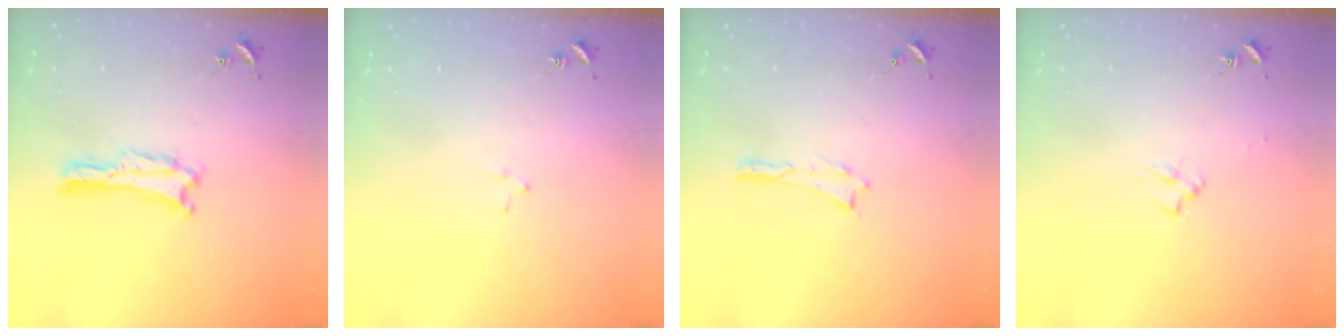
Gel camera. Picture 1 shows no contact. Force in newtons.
{"total": 1.9, "press": 1.9, "slide": 0.1}
{"total": 0.0}
{"total": 2.0, "press": 2.0, "slide": 0.3}